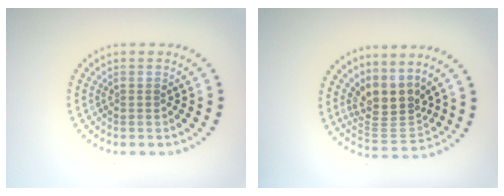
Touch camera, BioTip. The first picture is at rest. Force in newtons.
{"total": 3.9, "press": 3.0, "slide": 2.5}